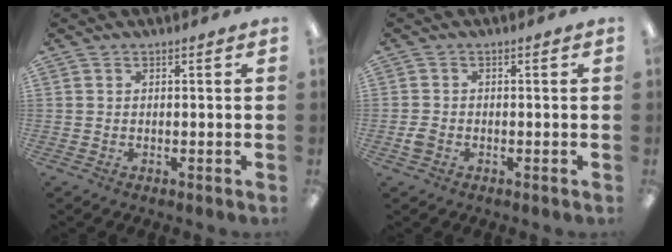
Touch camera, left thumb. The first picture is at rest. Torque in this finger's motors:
{"motor_torque": [-0.22, 0.28, -0.13, 0.12, 0.00]}